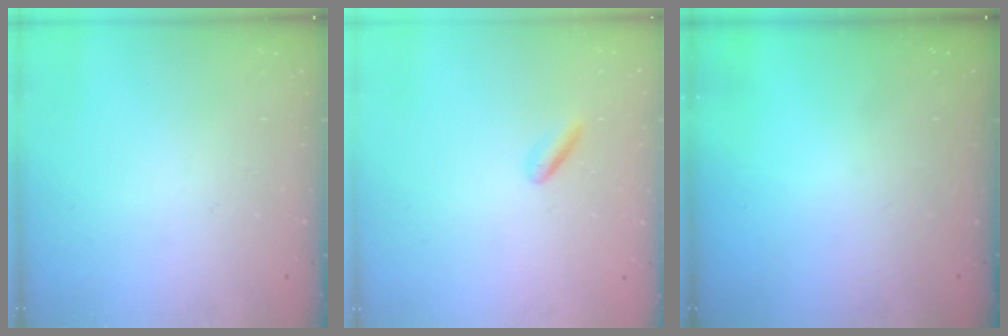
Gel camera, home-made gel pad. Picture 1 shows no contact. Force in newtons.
{"total": 0.8, "press": 0.7, "slide": 0.4}
{"total": 0.0}